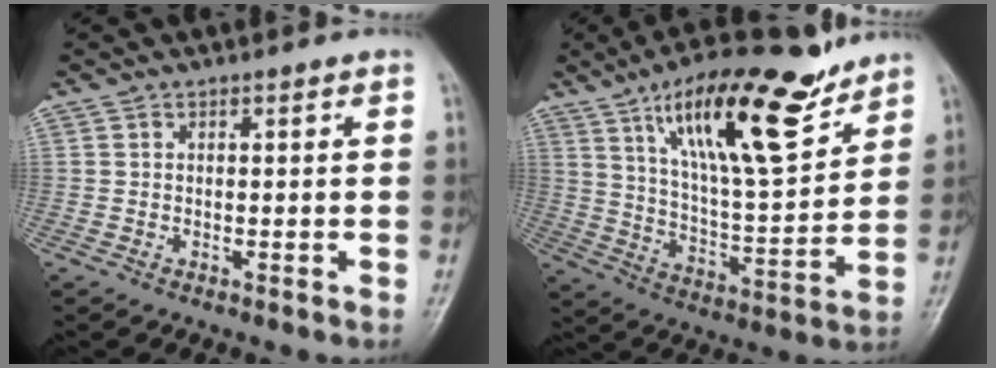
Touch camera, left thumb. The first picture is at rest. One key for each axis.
{"total": 20.5, "fx": 12.8, "fy": 6.1, "fz": 14.9, "tx": -0.214, "ty": -0.061, "tz": 0.222}